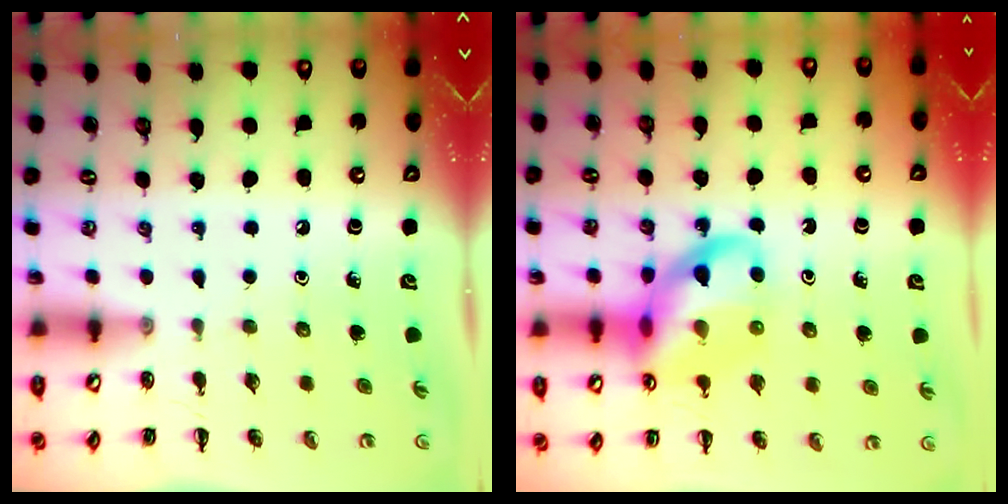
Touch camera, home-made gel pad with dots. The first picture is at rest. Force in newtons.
{"total": 14.7, "press": 14.6, "slide": 1.9}